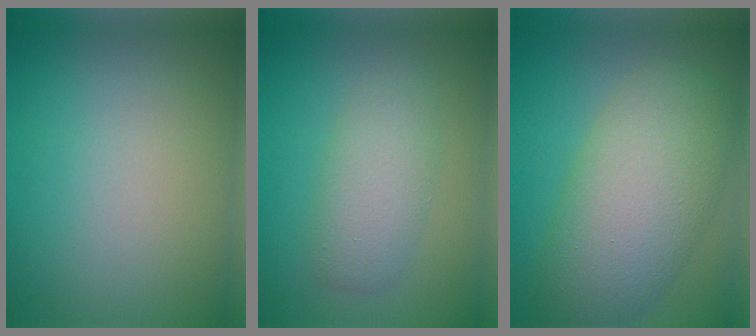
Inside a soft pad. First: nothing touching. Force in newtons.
{"total": 3.4, "press": 3.4, "slide": 0.1}
{"total": 8.8, "press": 8.8, "slide": 0.4}